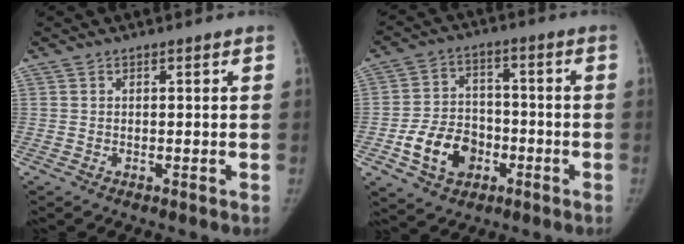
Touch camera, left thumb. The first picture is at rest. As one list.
[{"total": 12.3, "force": [-4.8, 9.3, 6.5], "torque": [-0.081, 0.028, -0.082]}]